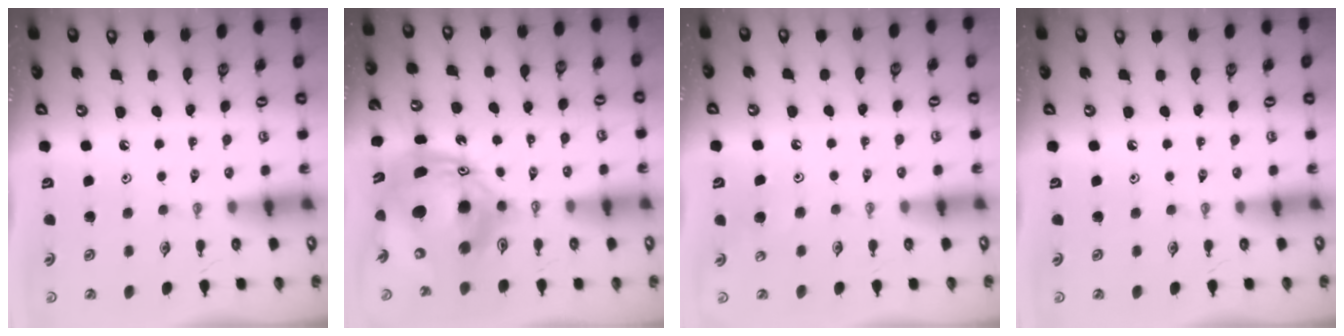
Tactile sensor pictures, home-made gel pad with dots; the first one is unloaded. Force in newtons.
{"total": 18.2, "press": 18.0, "slide": 2.6}
{"total": 5.8, "press": 5.7, "slide": 0.6}
{"total": 0.0}